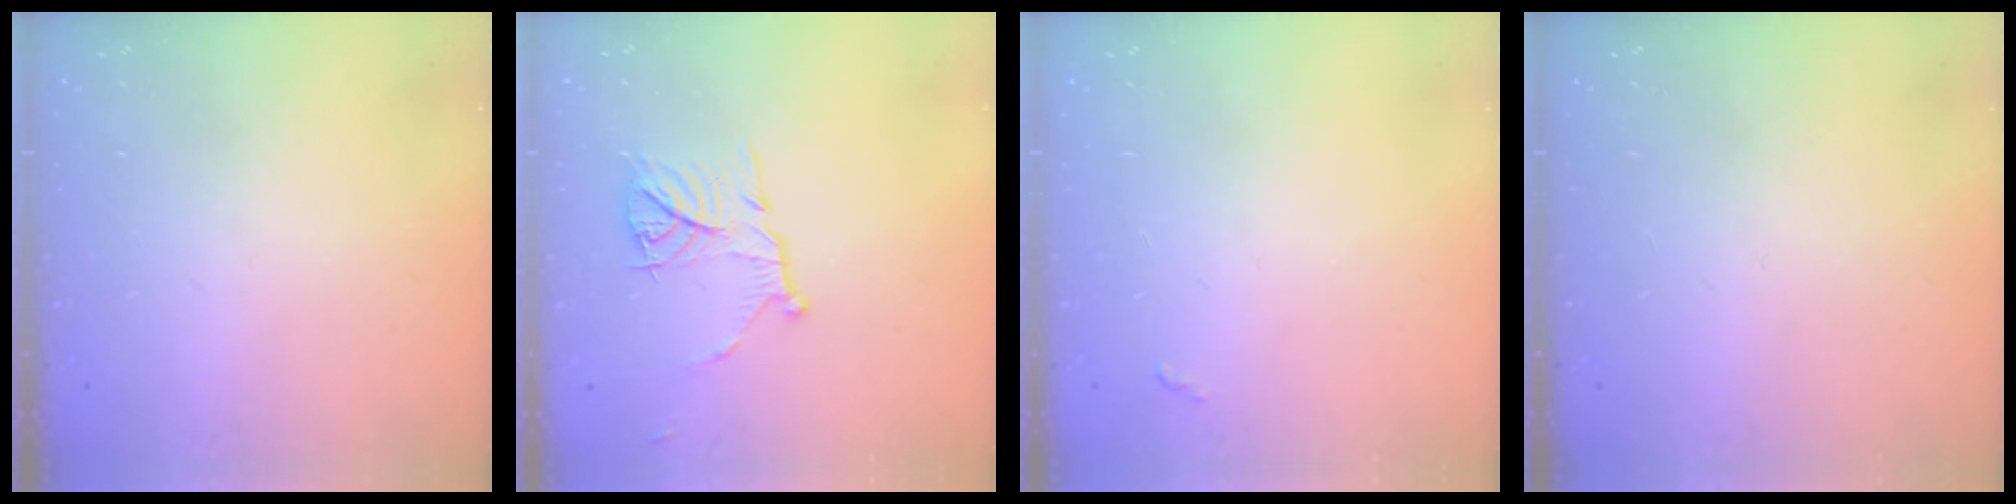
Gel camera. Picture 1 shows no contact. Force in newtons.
{"total": 10.3, "press": 10.3, "slide": 0.6}
{"total": 2.8, "press": 2.8, "slide": 0.4}
{"total": 0.0}